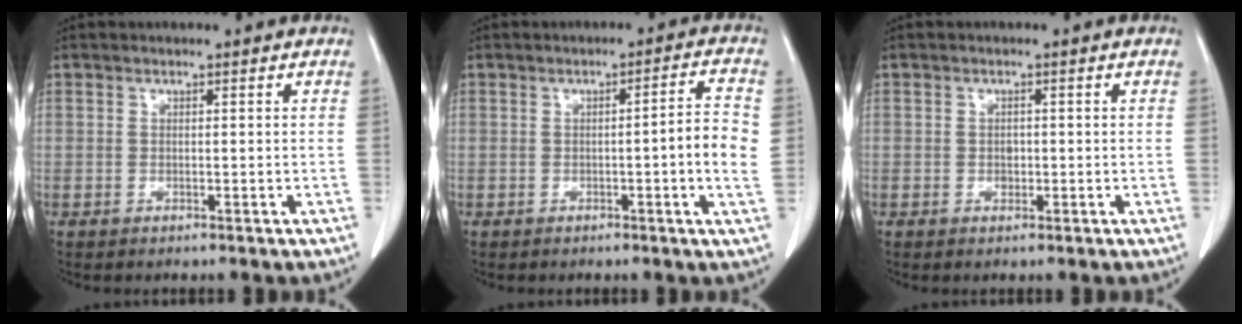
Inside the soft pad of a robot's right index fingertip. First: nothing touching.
{"total": 6.1, "force": [-0.5, -0.2, 6.1], "torque": [-0.080, 0.003, -0.010]}
{"total": 1.2, "force": [-0.2, 0.9, 0.7], "torque": [-0.011, 0.002, -0.001]}